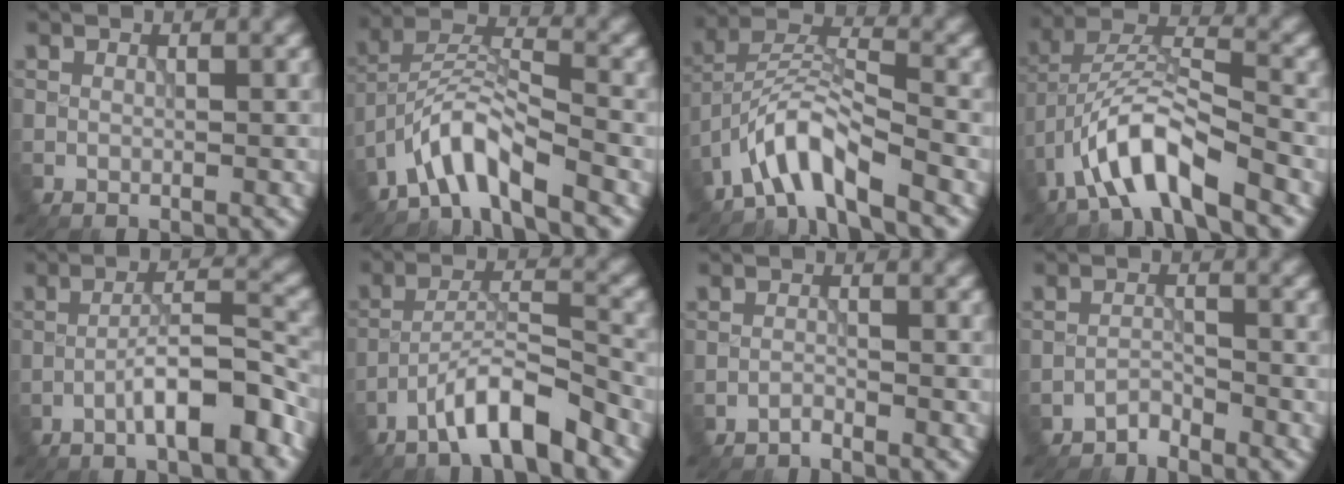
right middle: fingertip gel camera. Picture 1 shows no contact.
{"total": 5.6, "force": [-4.3, 1.3, 3.4], "torque": [-0.060, 0.009, -0.088]}
{"total": 6.3, "force": [-4.6, 1.6, 4.0], "torque": [-0.070, 0.009, -0.091]}
{"total": 8.4, "force": [-5.0, 2.6, 6.2], "torque": [-0.111, 0.012, -0.095]}
{"total": 6.2, "force": [-3.2, 1.3, 5.1], "torque": [-0.079, 0.020, -0.055]}
{"total": 5.9, "force": [-4.2, 1.0, 4.0], "torque": [-0.066, 0.012, -0.078]}
{"total": 0.9, "force": [-0.8, 0.0, 0.1], "torque": [0.001, 0.003, -0.021]}
{"total": 1.6, "force": [-1.6, 0.2, 0.1], "torque": [-0.001, 0.006, -0.033]}